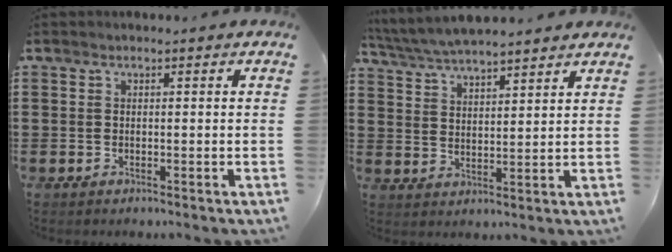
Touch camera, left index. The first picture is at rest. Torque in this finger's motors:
{"motor_torque": [0.26, -1.88, 0.15, 0.18]}